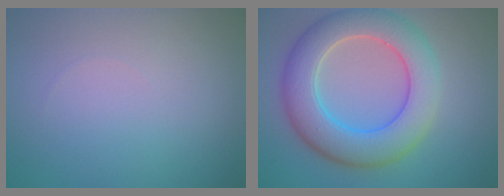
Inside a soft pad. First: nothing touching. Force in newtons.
{"total": 8.0, "press": 8.0, "slide": 0.5}